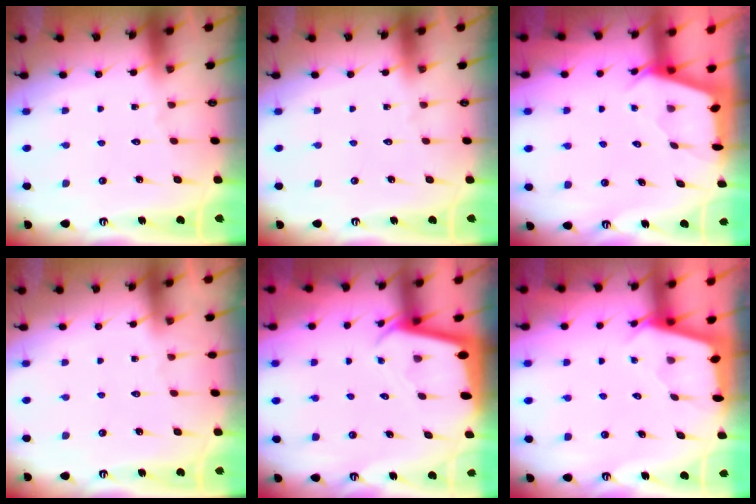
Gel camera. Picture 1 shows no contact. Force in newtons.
{"total": 0.0}
{"total": 2.5, "press": 2.5, "slide": 0.3}
{"total": 0.0}
{"total": 2.1, "press": 2.1, "slide": 0.2}
{"total": 2.4, "press": 2.4, "slide": 0.3}